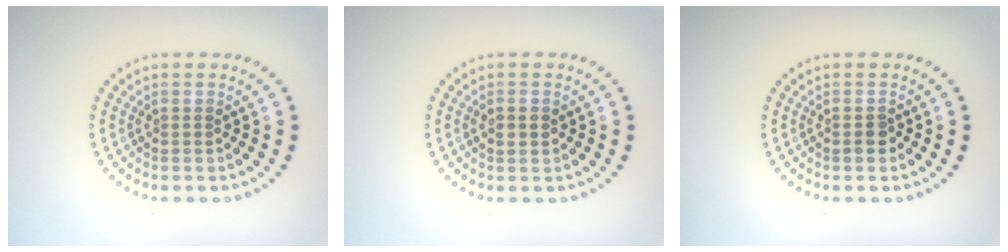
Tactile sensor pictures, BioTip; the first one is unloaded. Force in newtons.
{"total": 1.6, "press": 1.6, "slide": 0.1}
{"total": 1.3, "press": 1.1, "slide": 0.6}